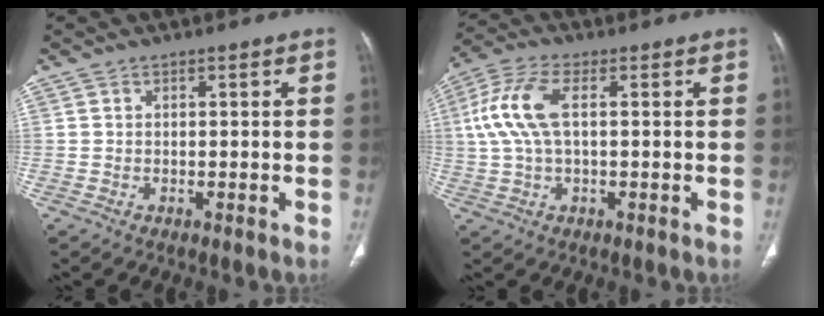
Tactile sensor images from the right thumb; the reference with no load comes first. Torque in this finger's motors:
{"motor_torque": [-0.63, 0.92, 0.31, -0.30, 0.27]}